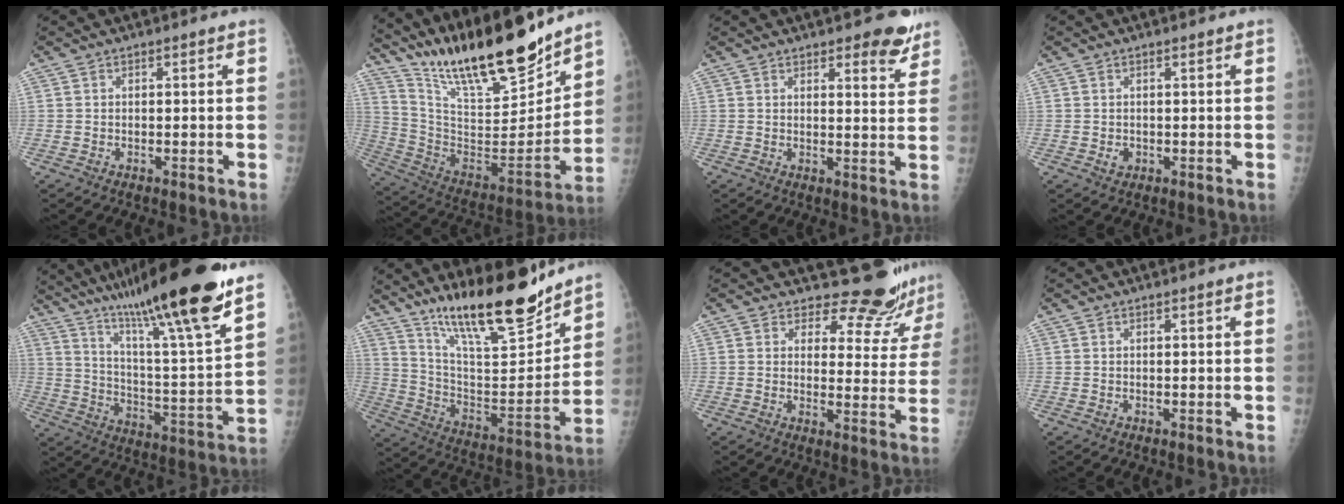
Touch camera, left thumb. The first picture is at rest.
{"total": 25.1, "force": [20.7, 5.5, 13.2], "torque": [-0.188, -0.109, 0.359]}
{"total": 5.8, "force": [4.4, 2.1, 3.2], "torque": [-0.013, -0.027, 0.051]}
{"total": 1.2, "force": [0.1, 1.1, 0.6], "torque": [-0.006, -0.001, 0.007]}
{"total": 26.7, "force": [18.8, 2.4, 18.9], "torque": [-0.294, -0.063, 0.306]}
{"total": 22.3, "force": [17.3, 5.0, 13.2], "torque": [-0.183, -0.098, 0.297]}
{"total": 11.6, "force": [11.0, 3.5, 1.2], "torque": [0.025, -0.101, 0.119]}
{"total": 0.0}